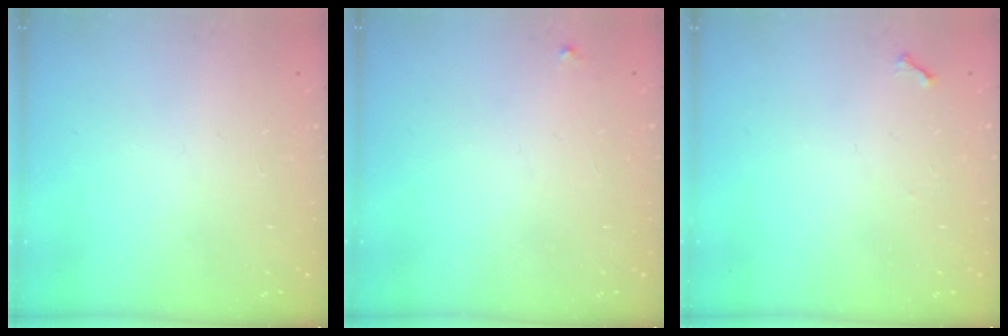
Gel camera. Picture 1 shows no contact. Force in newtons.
{"total": 2.3, "press": 2.3, "slide": 0.2}
{"total": 3.8, "press": 3.8, "slide": 0.5}